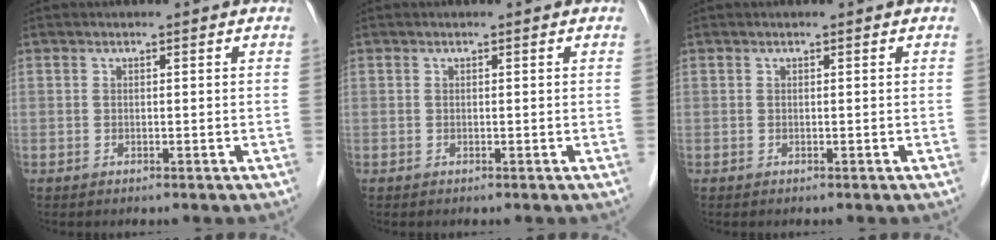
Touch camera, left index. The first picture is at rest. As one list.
[{"total": 0.0}, {"total": 0.0}]